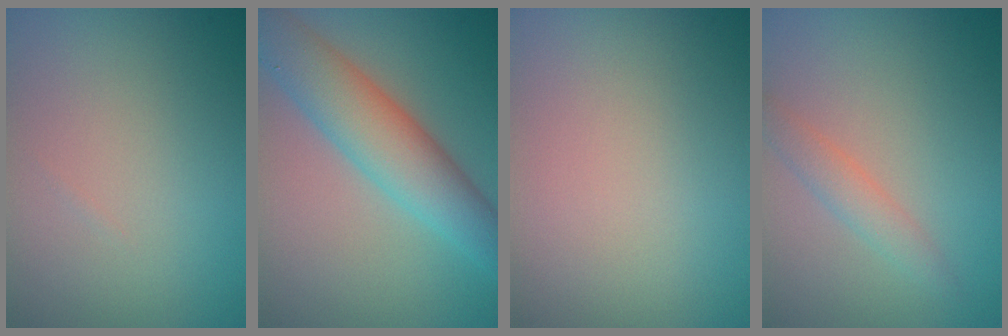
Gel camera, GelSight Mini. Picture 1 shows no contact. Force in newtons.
{"total": 7.4, "press": 7.4, "slide": 0.4}
{"total": 0.0}
{"total": 2.0, "press": 2.0, "slide": 0.0}